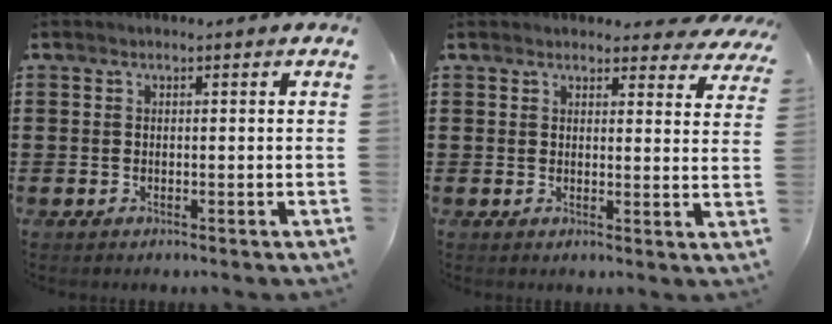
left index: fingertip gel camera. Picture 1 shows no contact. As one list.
[{"total": 3.0, "force": [2.9, 0.6, 0.7], "torque": [-0.007, -0.015, 0.049]}]